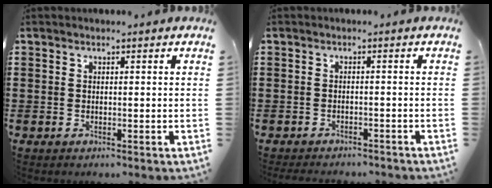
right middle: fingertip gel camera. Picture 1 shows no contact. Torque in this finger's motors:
{"motor_torque": [0.28, -0.28, -0.03, 0.02]}